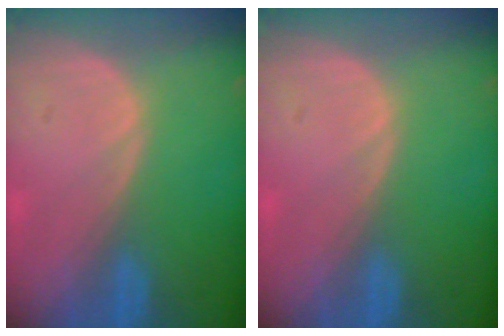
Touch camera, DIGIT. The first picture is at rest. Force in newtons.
{"total": 0.0}